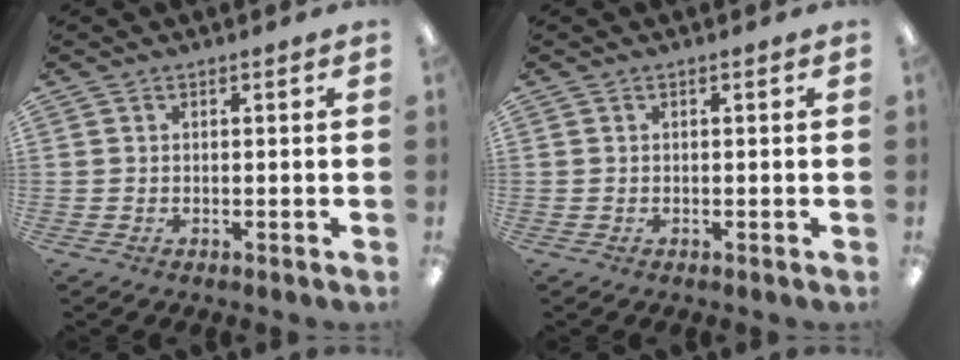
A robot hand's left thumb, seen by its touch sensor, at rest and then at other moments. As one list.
[{"total": 0.0}]